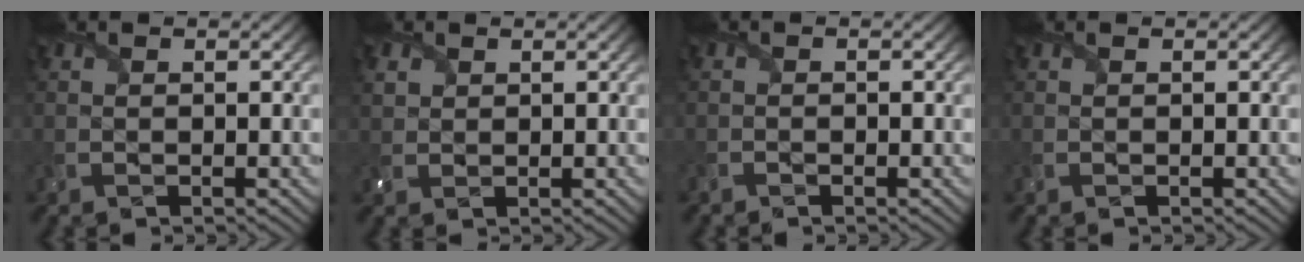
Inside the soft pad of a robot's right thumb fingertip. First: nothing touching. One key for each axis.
{"total": 1.7, "fx": 0.9, "fy": 1.3, "fz": 0.4, "tx": -0.016, "ty": 0.000, "tz": 0.020}
{"total": 0.6, "fx": -0.5, "fy": 0.2, "fz": 0.1, "tx": -0.002, "ty": -0.004, "tz": -0.009}
{"total": 0.0}